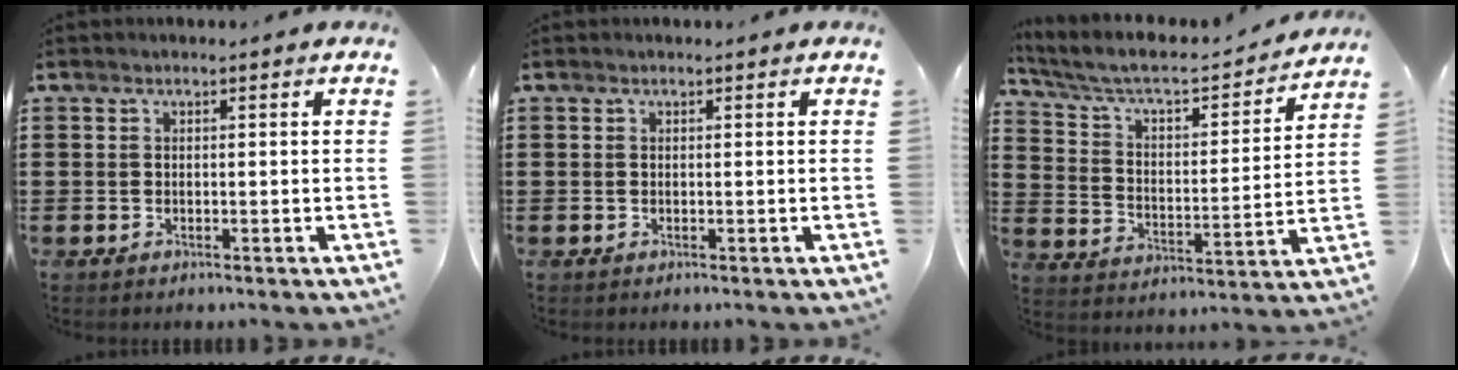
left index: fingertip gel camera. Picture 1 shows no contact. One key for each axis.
{"total": 0.0}
{"total": 5.9, "fx": 5.1, "fy": 1.3, "fz": 2.6, "tx": -0.074, "ty": -0.036, "tz": 0.080}